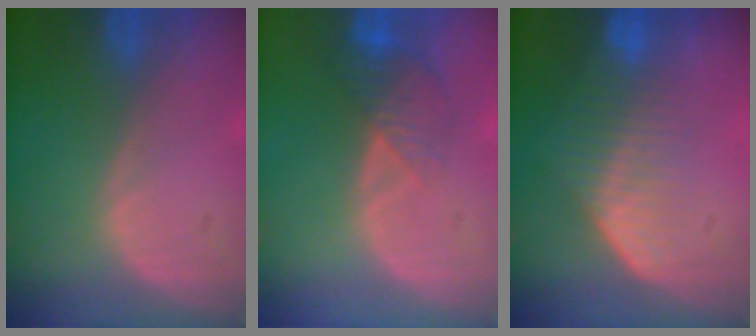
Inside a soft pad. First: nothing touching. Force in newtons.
{"total": 4.1, "press": 3.9, "slide": 1.5}
{"total": 7.3, "press": 6.3, "slide": 3.7}